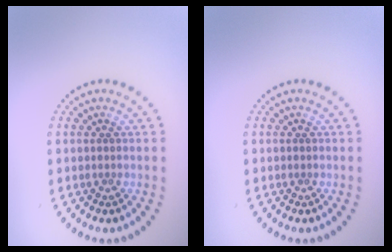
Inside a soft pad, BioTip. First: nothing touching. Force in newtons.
{"total": 0.0}